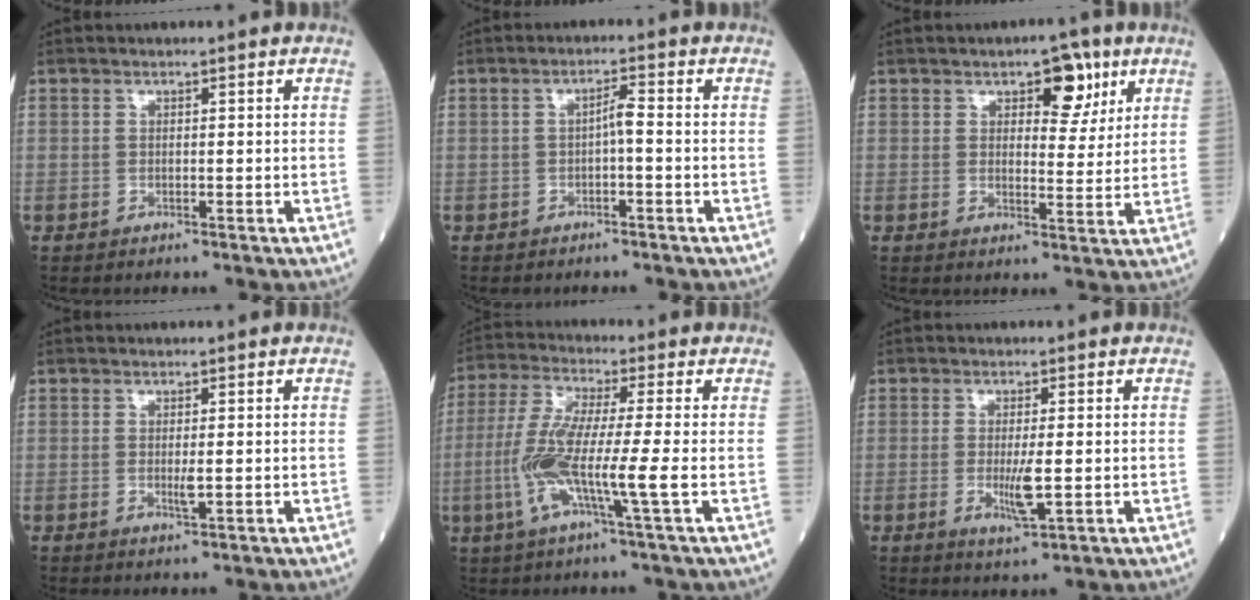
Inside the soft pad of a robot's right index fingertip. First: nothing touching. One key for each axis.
{"total": 2.2, "fx": -0.5, "fy": 0.2, "fz": 2.1, "tx": -0.033, "ty": 0.005, "tz": -0.010}
{"total": 5.9, "fx": 3.2, "fy": 2.8, "fz": 4.1, "tx": -0.049, "ty": 0.004, "tz": 0.042}
{"total": 1.5, "fx": -0.2, "fy": 0.1, "fz": 1.5, "tx": -0.030, "ty": -0.004, "tz": -0.003}
{"total": 9.3, "fx": -2.1, "fy": -0.3, "fz": 9.0, "tx": -0.188, "ty": -0.006, "tz": -0.049}
{"total": 4.3, "fx": -0.7, "fy": 0.6, "fz": 4.2, "tx": -0.081, "ty": -0.008, "tz": -0.010}